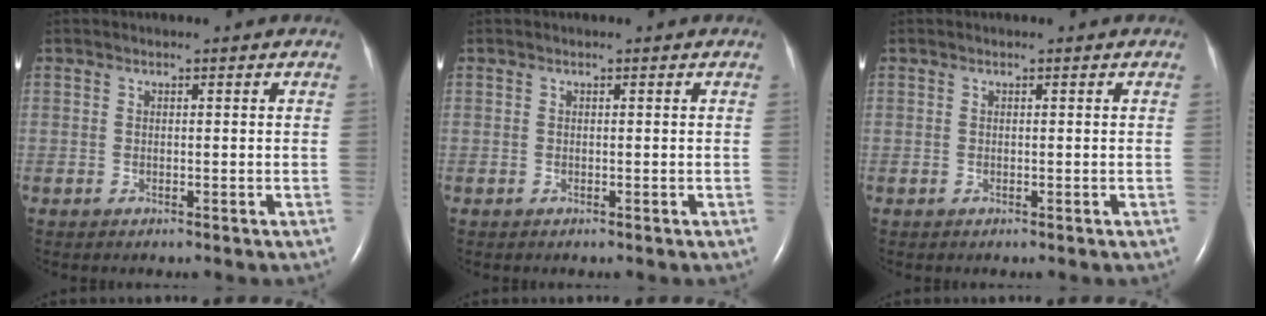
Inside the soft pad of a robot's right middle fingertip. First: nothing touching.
{"total": 0.0}
{"total": 0.0}